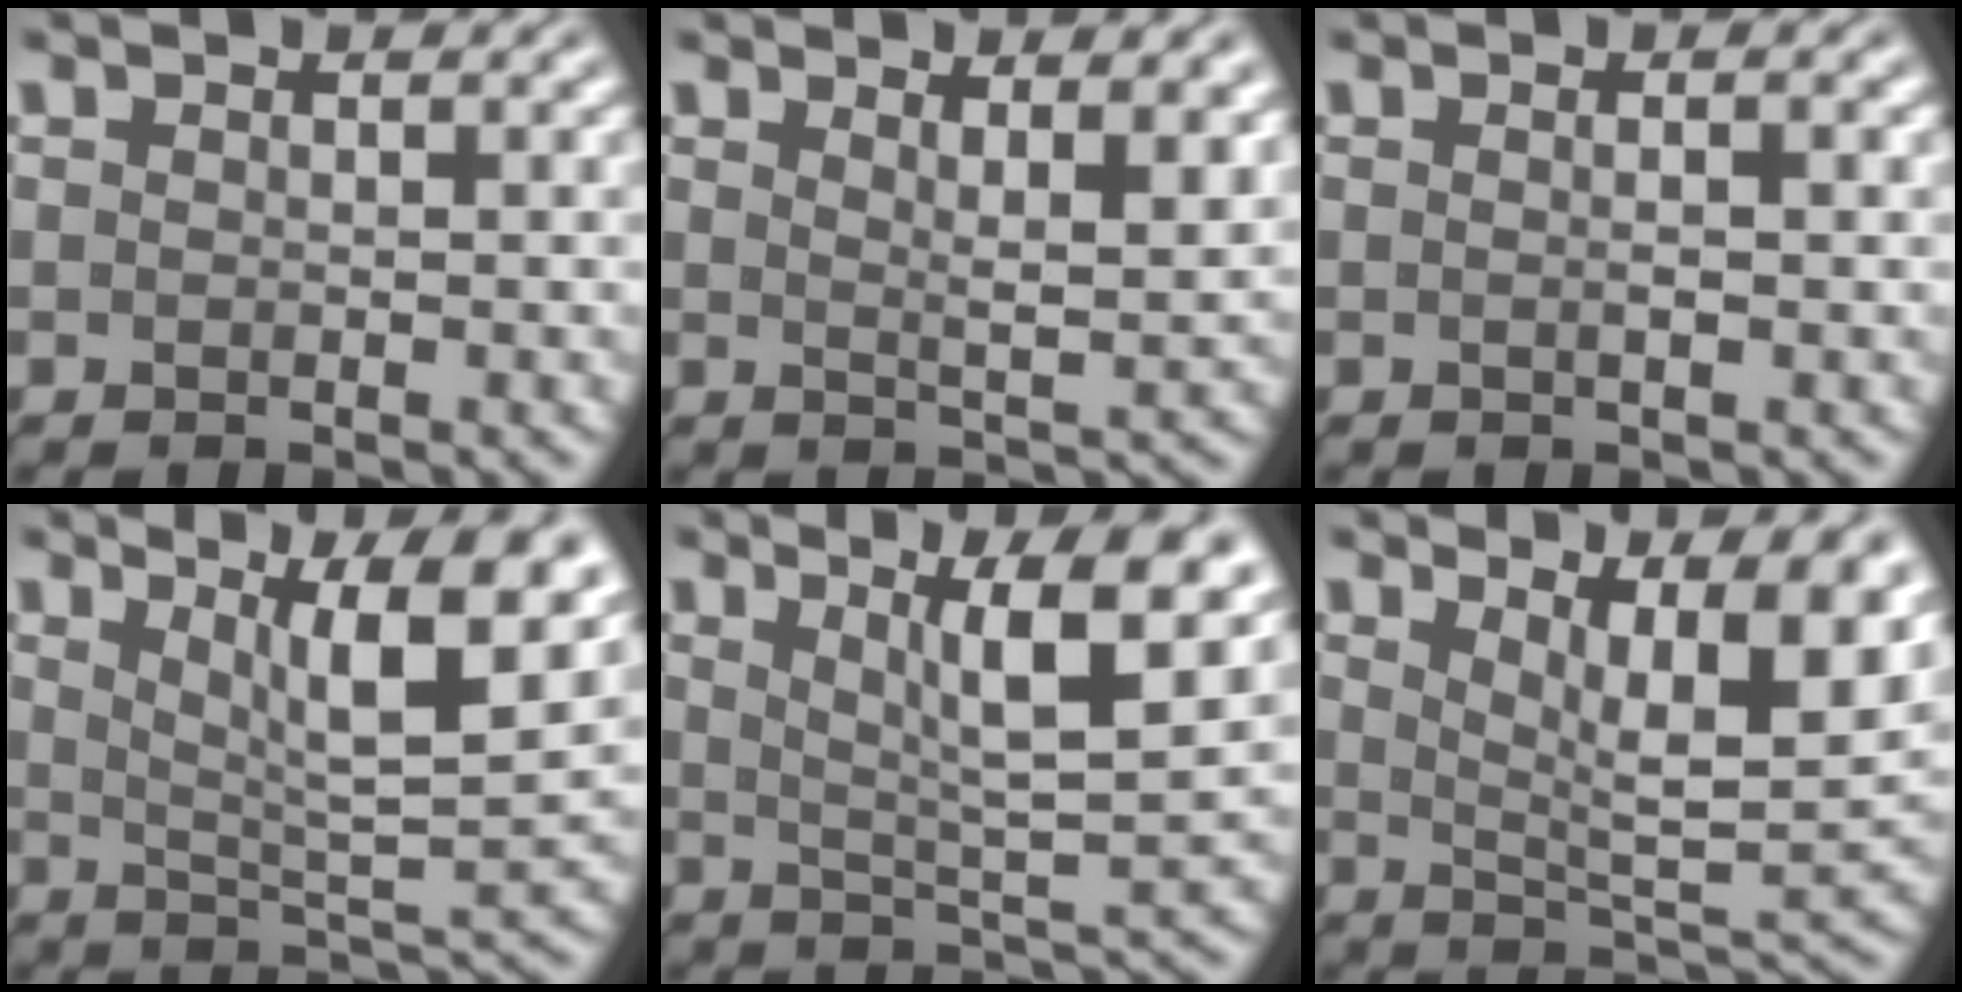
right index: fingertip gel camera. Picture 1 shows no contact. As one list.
[{"total": 2.8, "force": [1.8, -0.7, 2.0], "torque": [-0.030, -0.015, 0.036]}, {"total": 1.1, "force": [-0.2, -0.4, 1.0], "torque": [-0.016, -0.001, -0.003]}, {"total": 9.2, "force": [3.6, 2.9, 7.9], "torque": [-0.110, -0.008, 0.059]}, {"total": 8.5, "force": [3.6, 2.1, 7.4], "torque": [-0.098, -0.001, 0.059]}, {"total": 8.1, "force": [2.6, 2.6, 7.3], "torque": [-0.099, -0.018, 0.044]}]